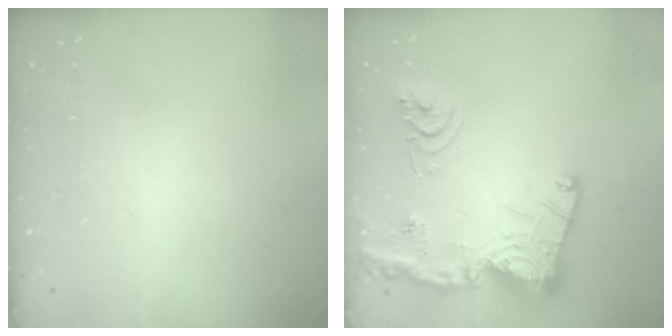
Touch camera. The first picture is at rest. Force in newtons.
{"total": 21.7, "press": 21.5, "slide": 2.2}